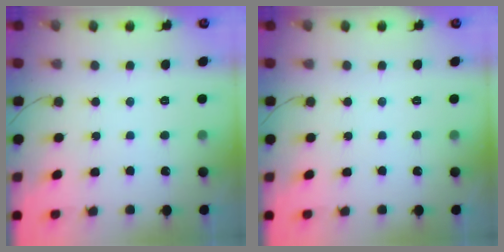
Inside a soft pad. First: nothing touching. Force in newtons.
{"total": 0.0}